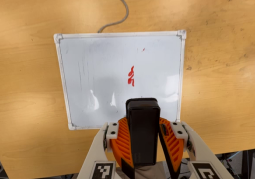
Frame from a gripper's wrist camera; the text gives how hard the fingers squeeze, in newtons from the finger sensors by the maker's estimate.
{"total": 9.1, "left": 9.3, "right": 8.9}